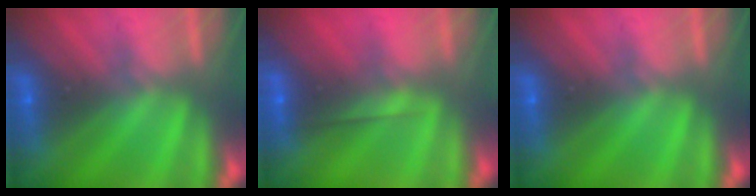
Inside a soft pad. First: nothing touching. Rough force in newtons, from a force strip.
{"total": 1.9}
{"total": 0.0}